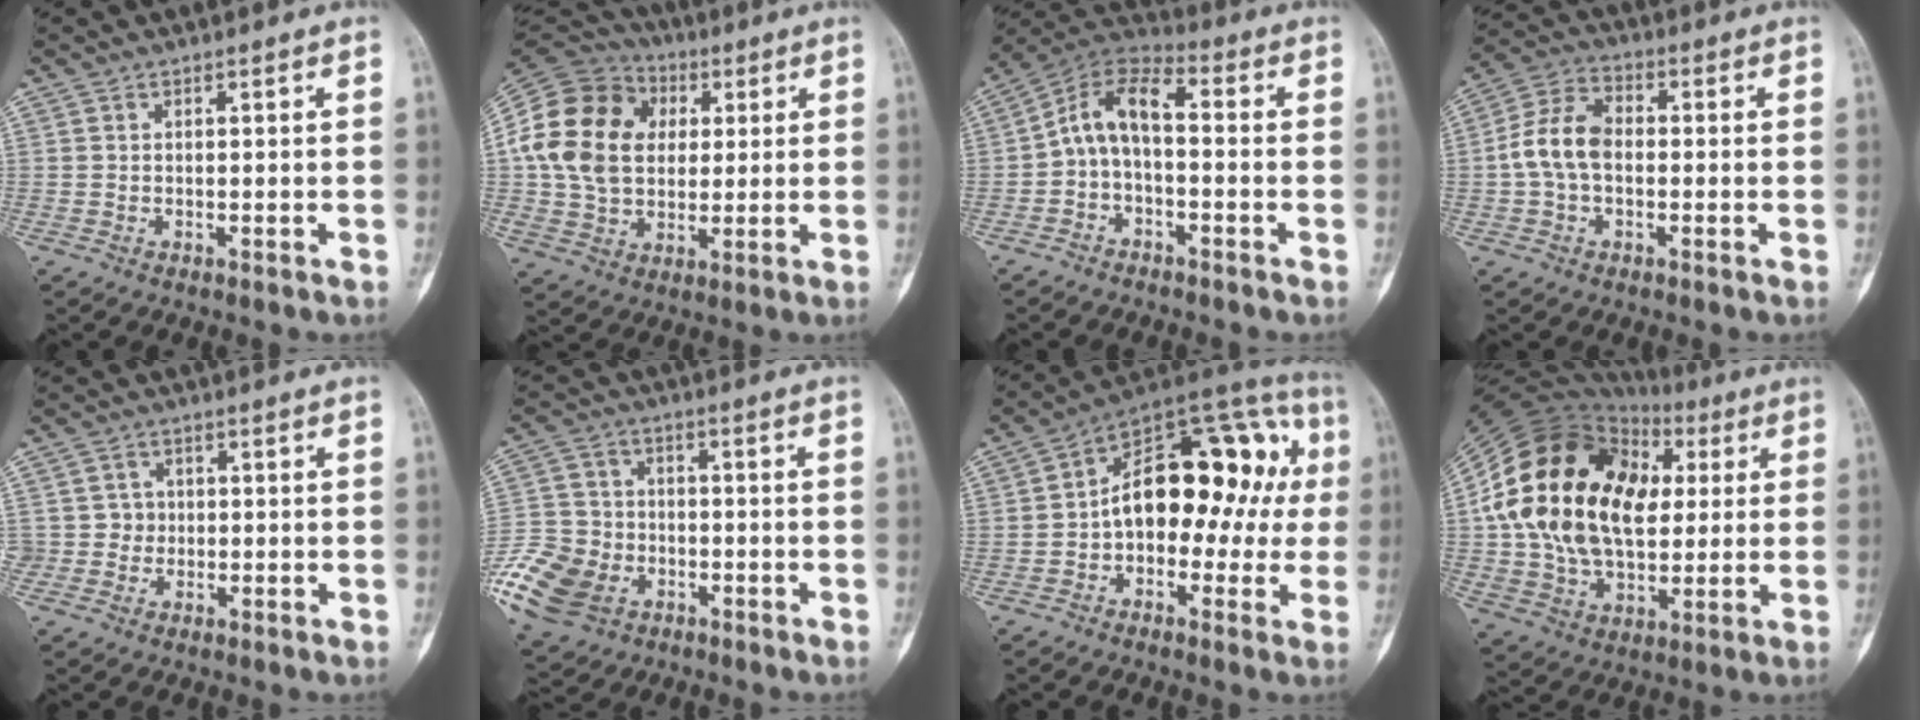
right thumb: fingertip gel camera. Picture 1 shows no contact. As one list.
[{"total": 21.9, "force": [3.5, 16.4, 14.0], "torque": [-0.266, 0.024, 0.066]}, {"total": 9.0, "force": [-1.1, 5.0, 7.5], "torque": [-0.128, 0.047, -0.035]}, {"total": 9.0, "force": [-0.7, 5.9, 6.7], "torque": [-0.127, 0.028, -0.023]}, {"total": 2.7, "force": [-0.3, 2.7, 0.0], "torque": [0.026, 0.011, -0.012]}, {"total": 15.3, "force": [-6.1, 11.6, 8.0], "torque": [-0.160, 0.018, -0.109]}, {"total": 21.2, "force": [0.5, 12.9, 16.8], "torque": [-0.193, 0.058, -0.001]}, {"total": 28.0, "force": [4.8, 18.0, 21.0], "torque": [-0.386, 0.025, 0.090]}]